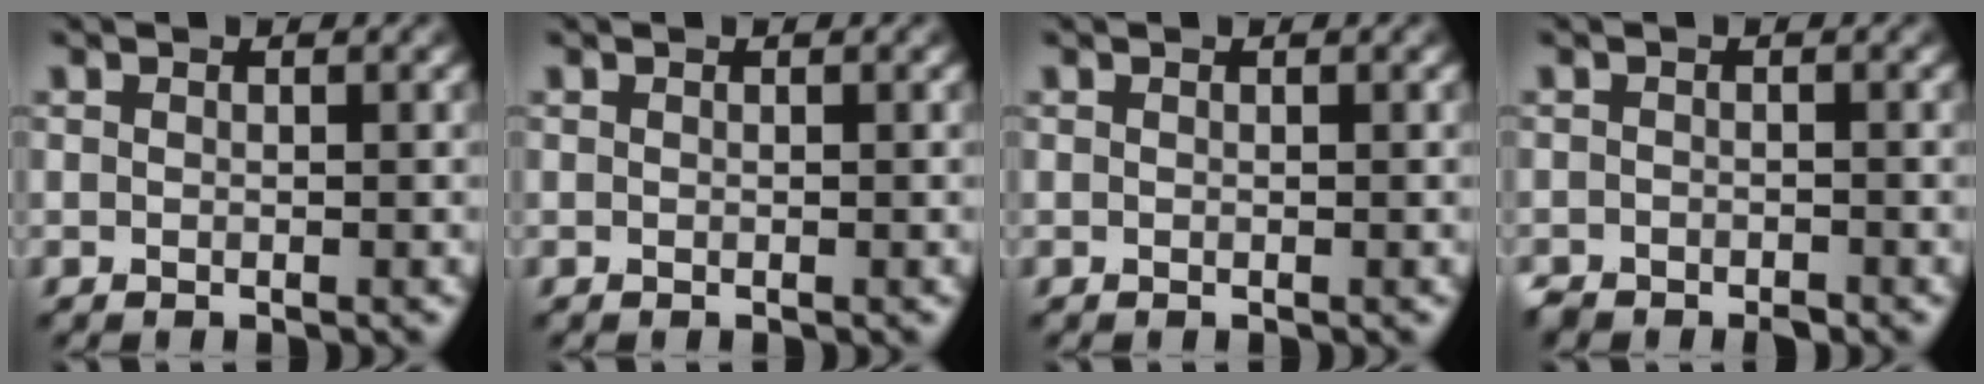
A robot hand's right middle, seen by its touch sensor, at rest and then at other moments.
{"total": 0.0}
{"total": 0.0}
{"total": 1.8, "force": [-1.6, 0.6, 0.4], "torque": [-0.003, -0.004, -0.032]}